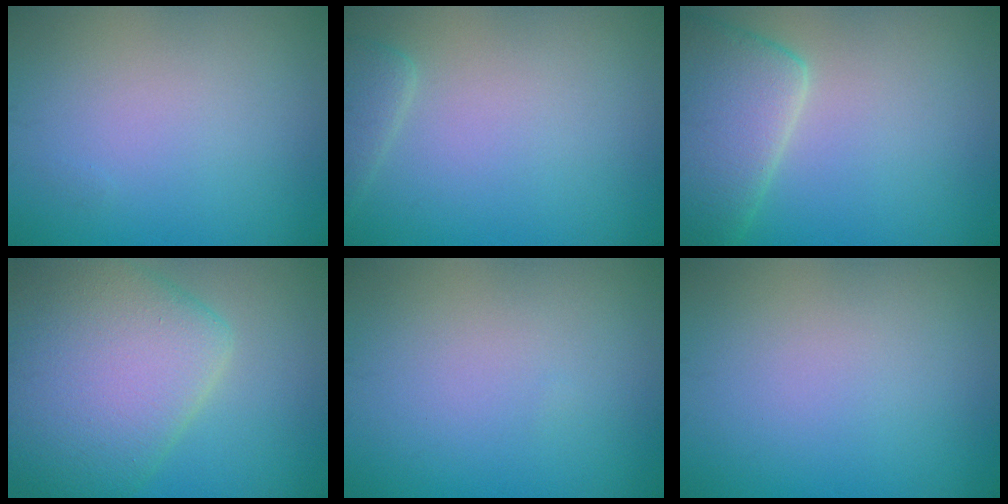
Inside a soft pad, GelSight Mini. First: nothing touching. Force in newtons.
{"total": 1.9, "press": 1.8, "slide": 0.2}
{"total": 7.1, "press": 7.0, "slide": 0.6}
{"total": 9.9, "press": 9.9, "slide": 0.5}
{"total": 0.0}
{"total": 0.0}